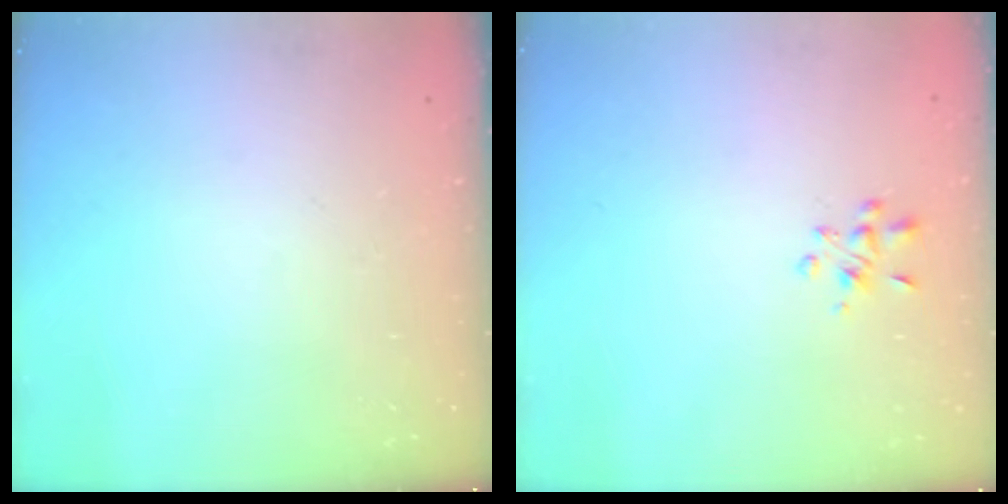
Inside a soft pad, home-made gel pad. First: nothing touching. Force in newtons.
{"total": 3.4, "press": 3.2, "slide": 1.1}